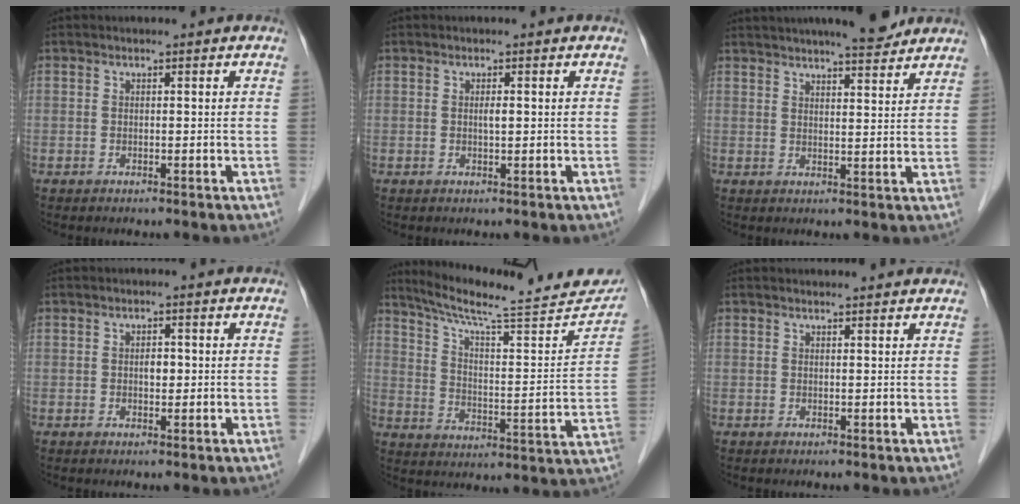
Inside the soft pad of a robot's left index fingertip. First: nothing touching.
{"total": 0.9, "force": [-0.3, 0.1, 0.8], "torque": [-0.016, -0.006, -0.006]}
{"total": 9.1, "force": [7.9, 0.9, 4.5], "torque": [-0.066, 0.006, 0.104]}
{"total": 1.5, "force": [-0.4, 0.8, 1.1], "torque": [-0.017, -0.004, -0.008]}
{"total": 23.6, "force": [21.1, 2.4, 10.4], "torque": [-0.156, -0.040, 0.284]}
{"total": 3.4, "force": [3.3, 0.3, 0.7], "torque": [-0.014, 0.009, 0.032]}